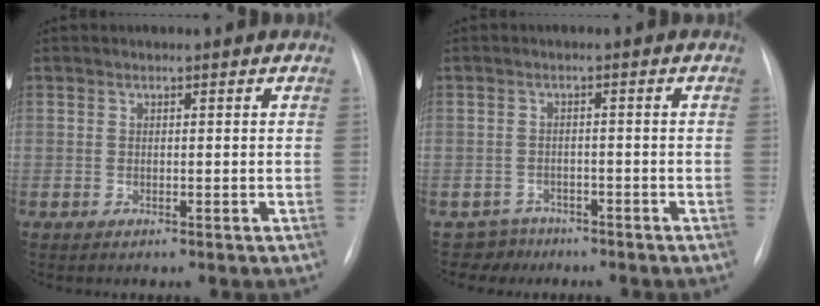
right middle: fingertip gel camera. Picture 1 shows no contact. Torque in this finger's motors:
{"motor_torque": [-0.25, -0.18, -0.15, -0.03]}